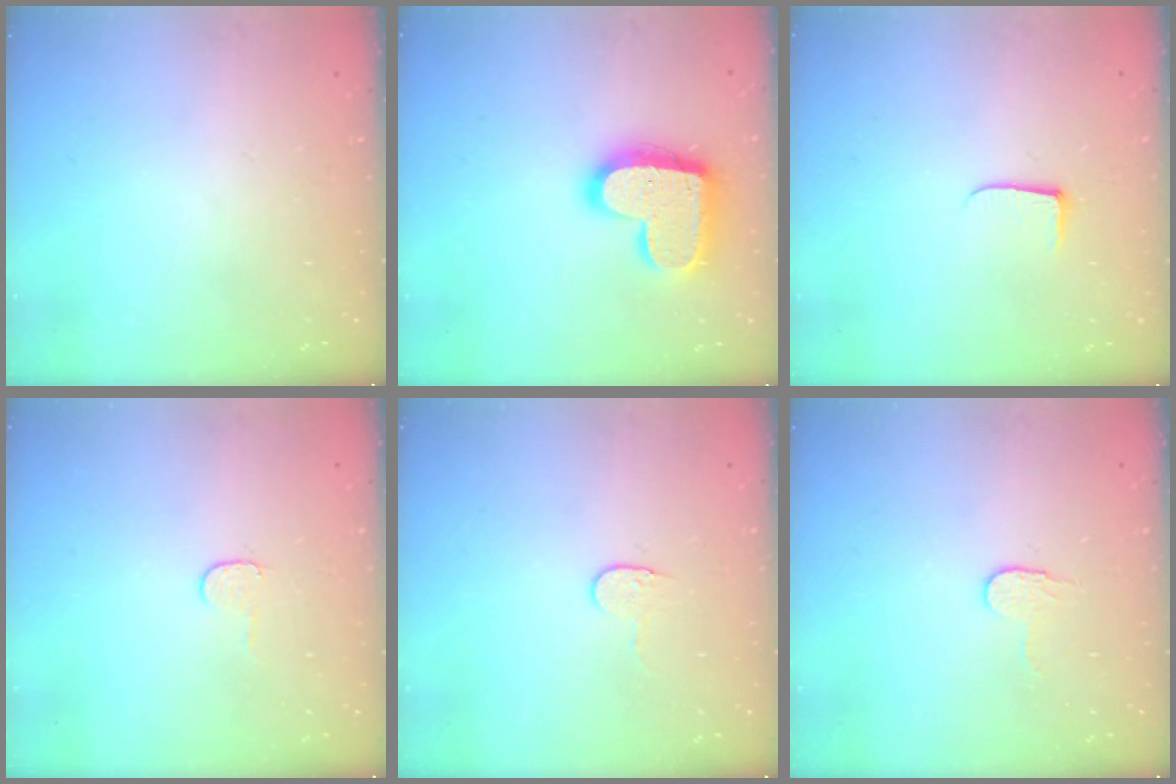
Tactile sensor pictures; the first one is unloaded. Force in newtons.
{"total": 19.3, "press": 19.3, "slide": 1.3}
{"total": 5.0, "press": 5.0, "slide": 0.5}
{"total": 4.0, "press": 4.0, "slide": 0.4}
{"total": 3.8, "press": 3.7, "slide": 0.4}
{"total": 3.8, "press": 3.8, "slide": 0.3}